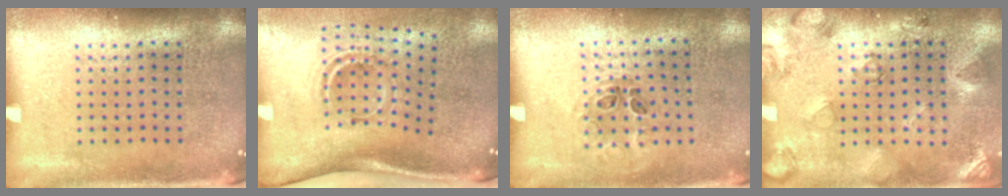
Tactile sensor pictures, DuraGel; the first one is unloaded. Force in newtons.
{"total": 2.2, "press": 1.2, "slide": 1.8}
{"total": 0.9, "press": 0.6, "slide": 0.7}
{"total": 2.6, "press": 1.7, "slide": 1.9}